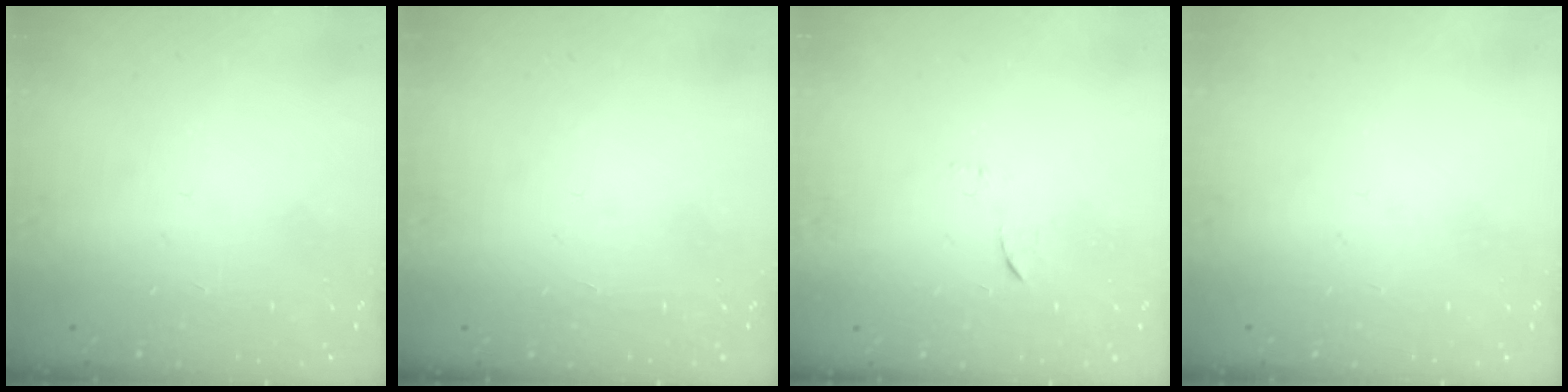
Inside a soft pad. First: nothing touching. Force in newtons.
{"total": 1.7, "press": 1.7, "slide": 0.1}
{"total": 5.8, "press": 5.7, "slide": 0.4}
{"total": 0.0}